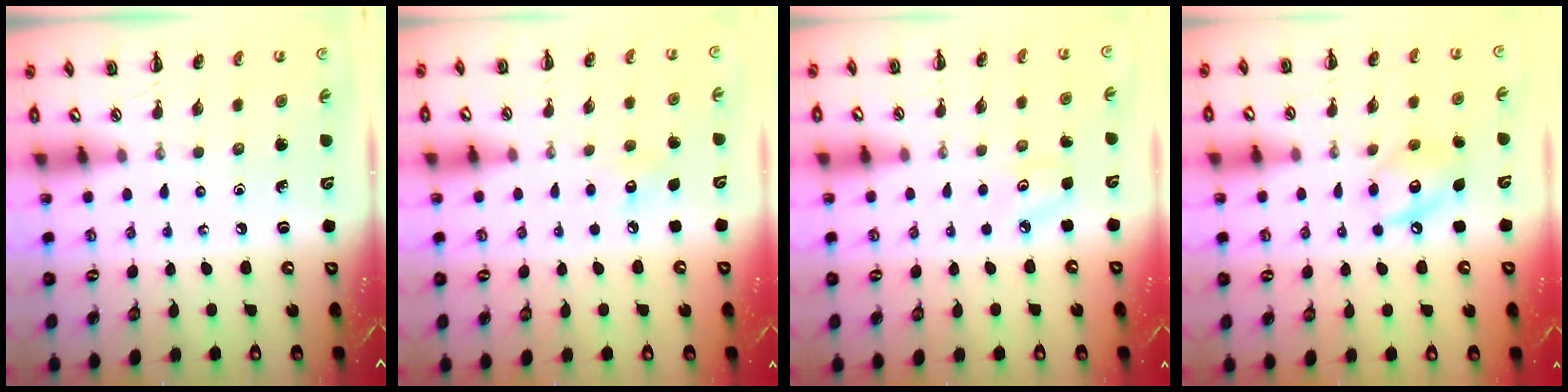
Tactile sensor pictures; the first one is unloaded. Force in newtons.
{"total": 5.5, "press": 5.3, "slide": 1.4}
{"total": 5.2, "press": 5.0, "slide": 1.3}
{"total": 9.7, "press": 9.7, "slide": 1.2}